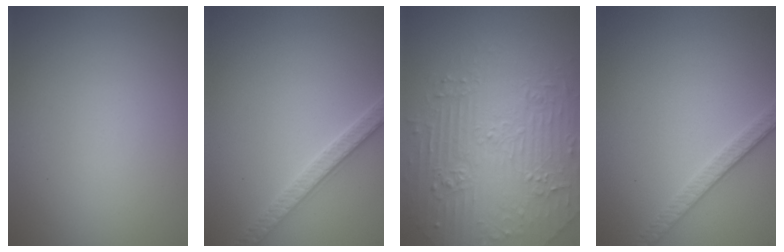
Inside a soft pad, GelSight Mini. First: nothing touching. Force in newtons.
{"total": 2.8, "press": 2.8, "slide": 0.4}
{"total": 5.3, "press": 5.0, "slide": 1.6}
{"total": 2.5, "press": 2.2, "slide": 1.2}